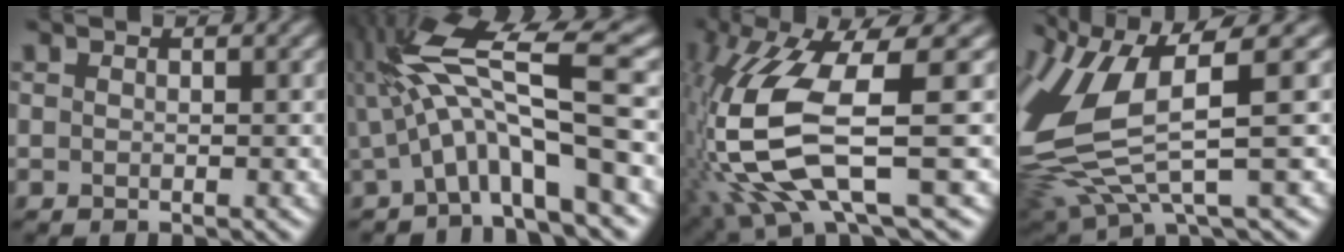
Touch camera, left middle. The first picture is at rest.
{"total": 9.0, "force": [1.1, 1.7, 8.8], "torque": [-0.148, 0.017, 0.008]}
{"total": 11.0, "force": [-1.2, 3.2, 10.5], "torque": [-0.234, -0.010, -0.024]}
{"total": 8.9, "force": [0.7, 3.0, 8.3], "torque": [-0.217, -0.018, 0.017]}